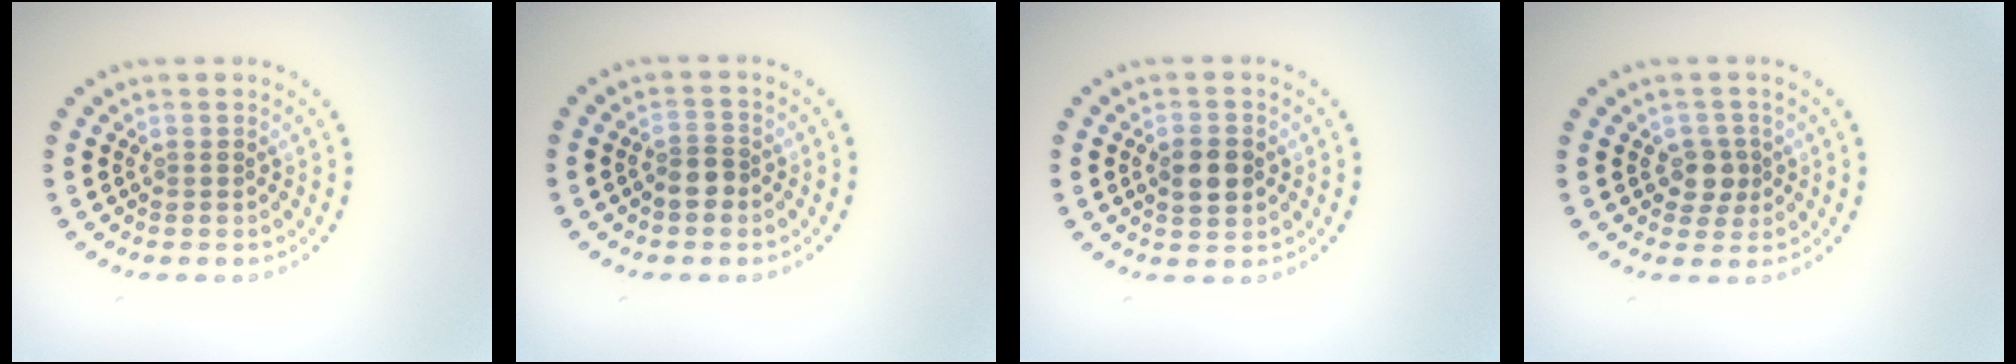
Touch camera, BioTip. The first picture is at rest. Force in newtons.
{"total": 2.0, "press": 1.7, "slide": 0.9}
{"total": 3.0, "press": 3.0, "slide": 0.1}
{"total": 2.0, "press": 1.8, "slide": 1.0}